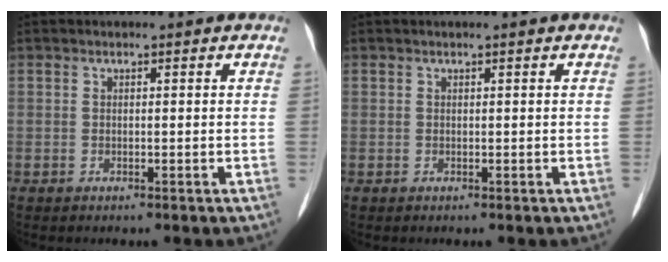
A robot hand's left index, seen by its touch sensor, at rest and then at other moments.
{"total": 0.0}